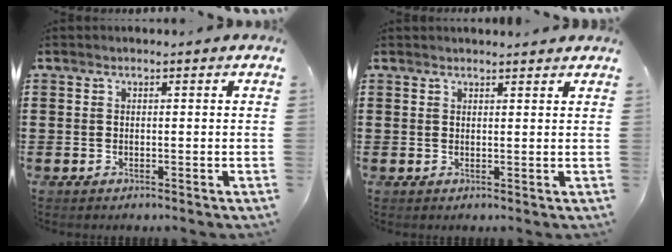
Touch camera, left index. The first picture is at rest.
{"total": 1.3, "force": [1.3, 0.1, 0.2], "torque": [-0.007, 0.000, 0.026]}